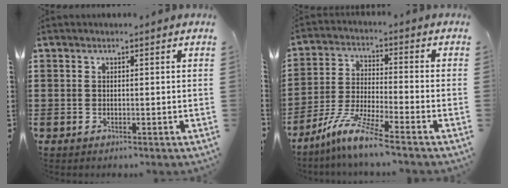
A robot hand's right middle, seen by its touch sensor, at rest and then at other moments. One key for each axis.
{"total": 8.1, "fx": -6.6, "fy": -0.1, "fz": 4.7, "tx": -0.106, "ty": -0.015, "tz": -0.134}